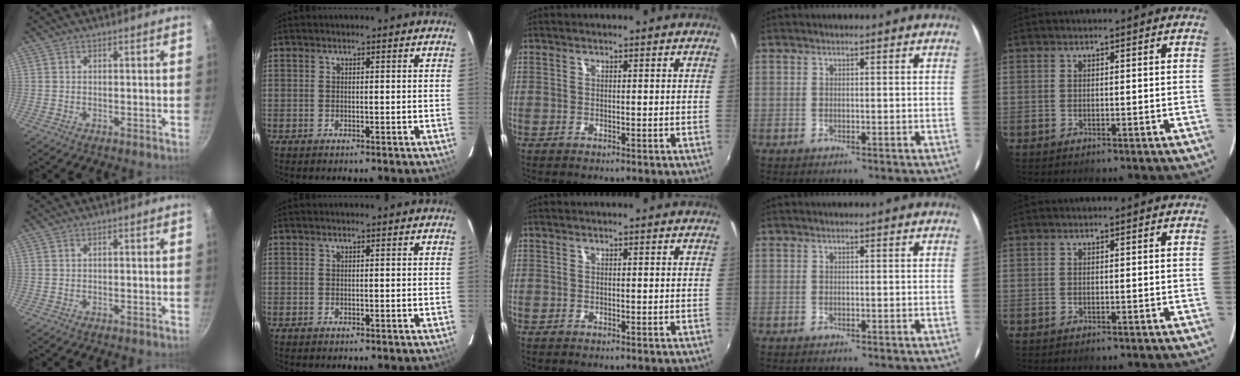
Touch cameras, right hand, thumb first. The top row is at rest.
{}